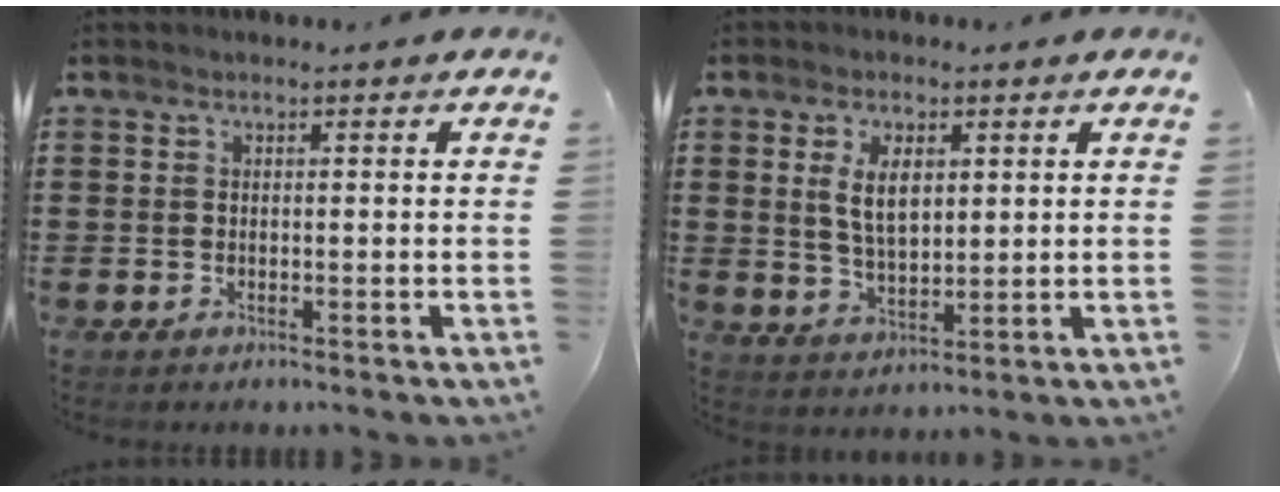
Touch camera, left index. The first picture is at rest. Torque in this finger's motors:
{"motor_torque": [1.23, 0.79, 0.70, 0.18]}